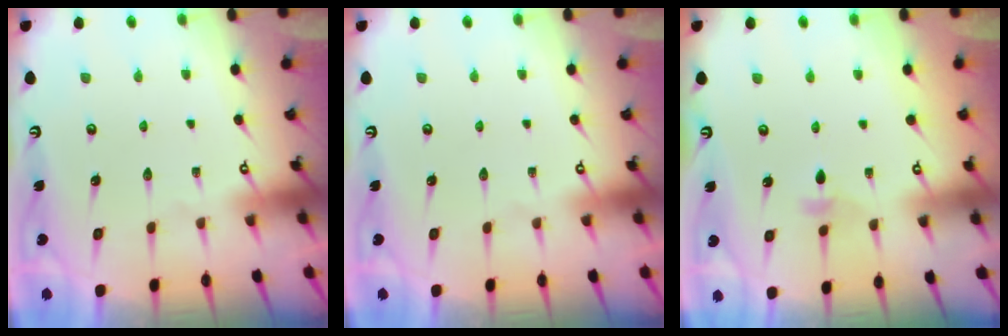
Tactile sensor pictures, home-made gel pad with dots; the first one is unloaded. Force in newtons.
{"total": 0.0}
{"total": 4.2, "press": 4.1, "slide": 0.9}